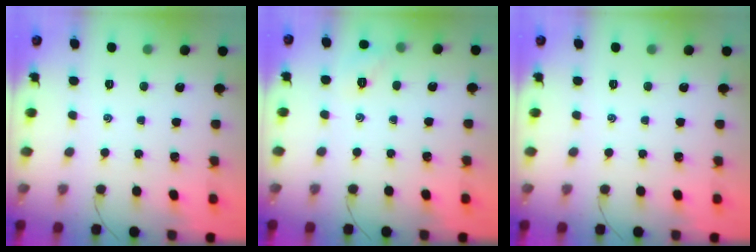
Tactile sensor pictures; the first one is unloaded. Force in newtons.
{"total": 6.6, "press": 6.3, "slide": 1.8}
{"total": 0.0}